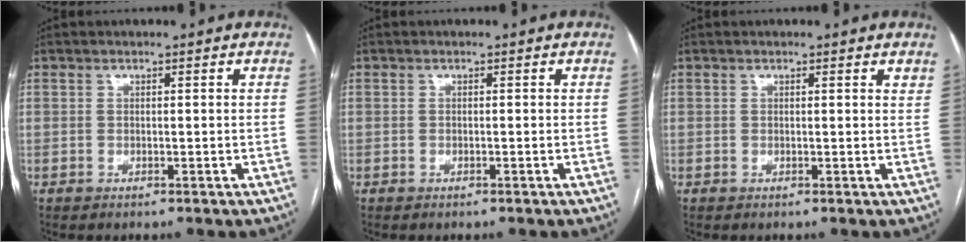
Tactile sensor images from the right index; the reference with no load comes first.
{"total": 0.0}
{"total": 1.2, "force": [1.1, 0.2, 0.4], "torque": [-0.007, -0.002, 0.005]}